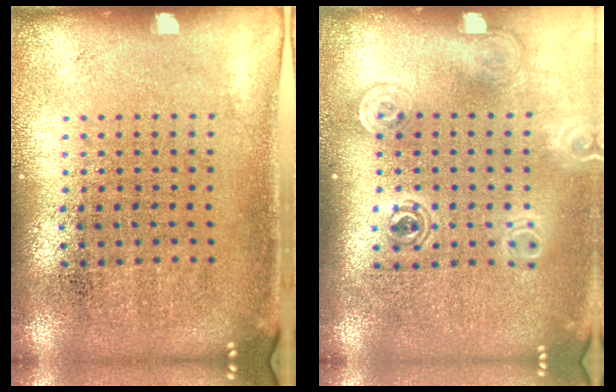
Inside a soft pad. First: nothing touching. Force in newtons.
{"total": 1.7, "press": 1.4, "slide": 1.0}